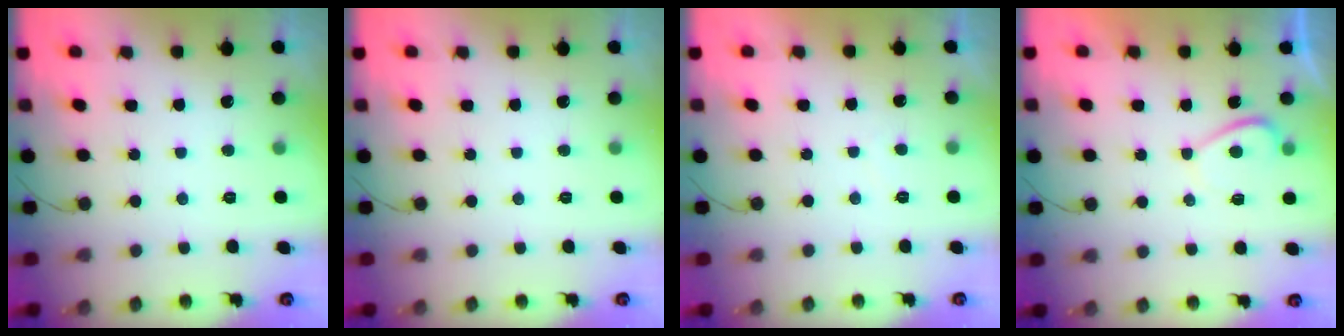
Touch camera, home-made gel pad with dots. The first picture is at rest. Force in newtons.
{"total": 0.0}
{"total": 0.5, "press": 0.3, "slide": 0.5}
{"total": 2.9, "press": 2.8, "slide": 0.6}